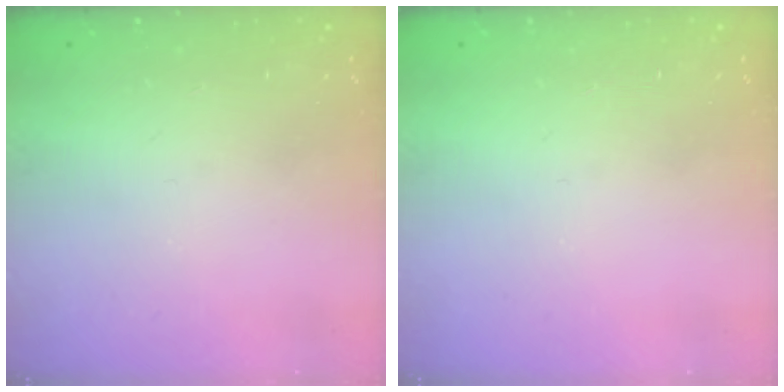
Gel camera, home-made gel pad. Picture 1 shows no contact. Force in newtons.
{"total": 0.0}